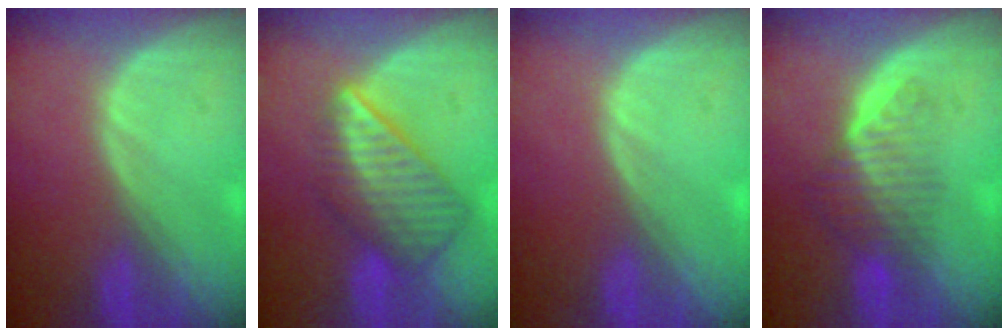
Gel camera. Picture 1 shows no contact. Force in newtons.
{"total": 8.7, "press": 7.6, "slide": 4.1}
{"total": 0.0}
{"total": 6.6, "press": 5.6, "slide": 3.5}